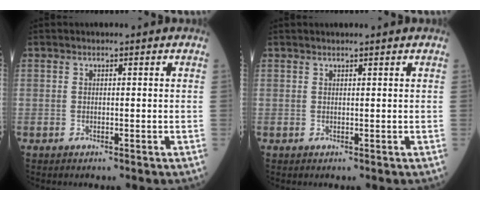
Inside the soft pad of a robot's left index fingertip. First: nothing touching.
{"total": 1.7, "force": [1.4, -0.1, 0.8], "torque": [-0.007, 0.013, 0.023]}